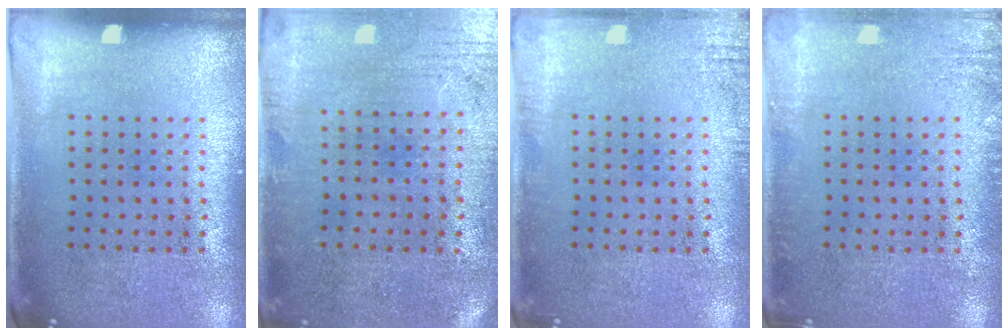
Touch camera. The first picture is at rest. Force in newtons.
{"total": 0.5, "press": 0.2, "slide": 0.5}
{"total": 1.5, "press": 1.5, "slide": 0.3}
{"total": 1.6, "press": 1.6, "slide": 0.2}